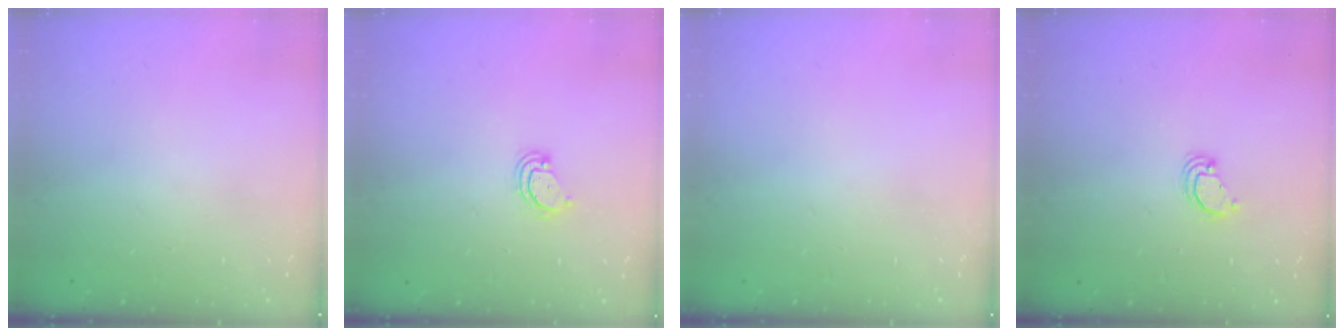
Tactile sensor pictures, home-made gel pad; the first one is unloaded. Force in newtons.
{"total": 3.5, "press": 3.5, "slide": 0.3}
{"total": 0.0}
{"total": 3.2, "press": 3.1, "slide": 0.3}